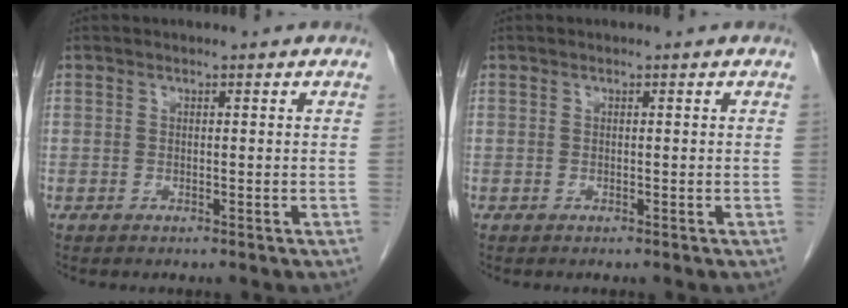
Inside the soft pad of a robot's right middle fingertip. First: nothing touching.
{"total": 0.0}